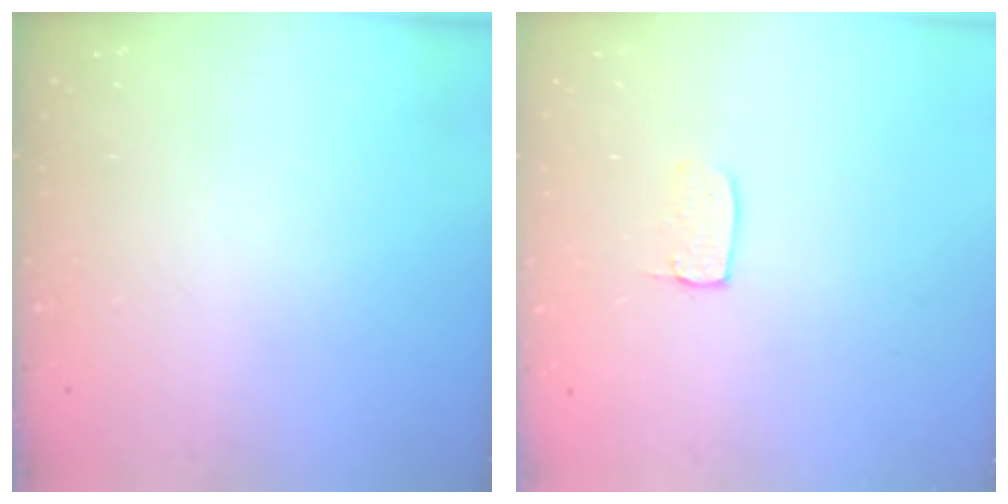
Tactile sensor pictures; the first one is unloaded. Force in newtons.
{"total": 3.4, "press": 3.4, "slide": 0.1}